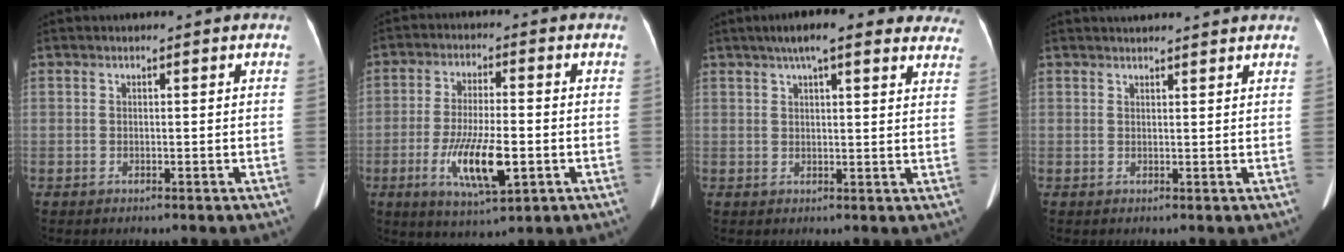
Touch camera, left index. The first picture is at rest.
{"total": 10.1, "force": [-3.1, 2.3, 9.3], "torque": [-0.182, -0.018, -0.049]}
{"total": 16.0, "force": [12.9, 3.5, 8.7], "torque": [-0.112, 0.038, 0.156]}
{"total": 6.7, "force": [6.5, 0.2, 1.8], "torque": [-0.023, 0.029, 0.070]}